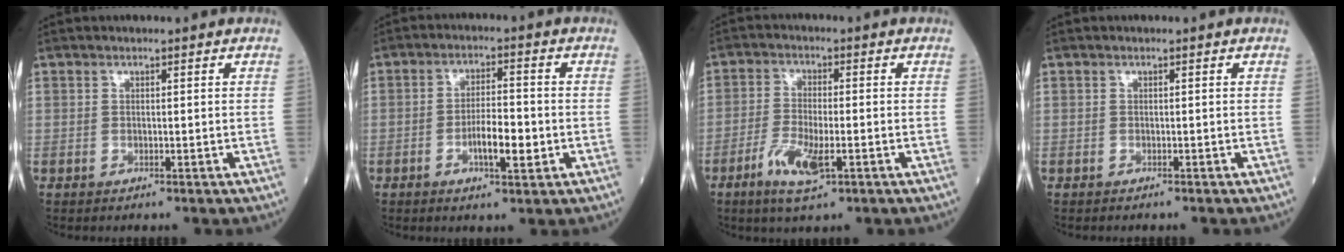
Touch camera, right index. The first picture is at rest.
{"total": 6.0, "force": [-1.7, 1.4, 5.6], "torque": [-0.099, 0.001, -0.028]}
{"total": 6.6, "force": [-2.9, 1.6, 5.7], "torque": [-0.117, -0.009, -0.052]}
{"total": 0.7, "force": [-0.6, 0.1, 0.2], "torque": [-0.005, -0.001, -0.011]}